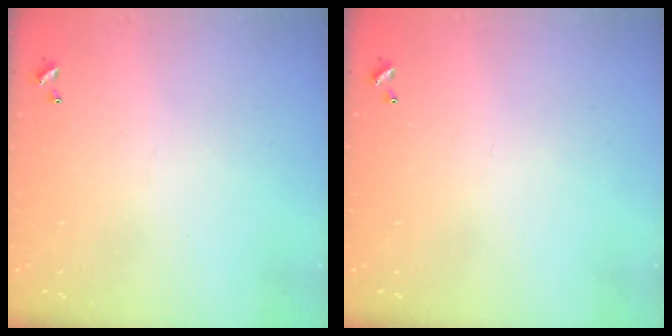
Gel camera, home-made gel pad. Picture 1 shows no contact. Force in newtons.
{"total": 0.0}